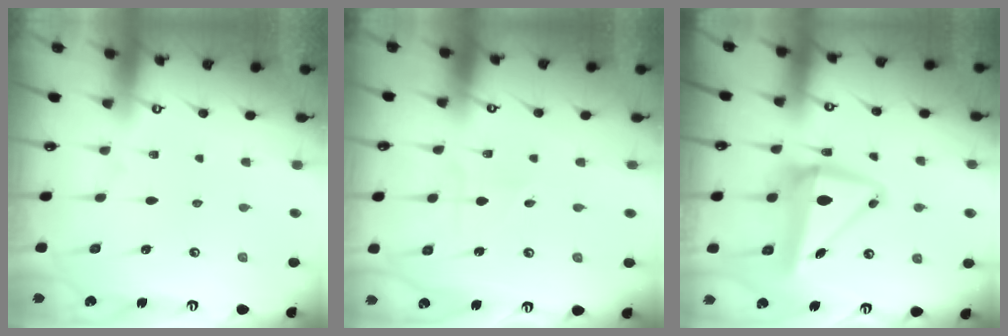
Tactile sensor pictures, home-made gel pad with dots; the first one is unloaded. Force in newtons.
{"total": 1.8, "press": 1.8, "slide": 0.2}
{"total": 9.1, "press": 9.0, "slide": 1.7}